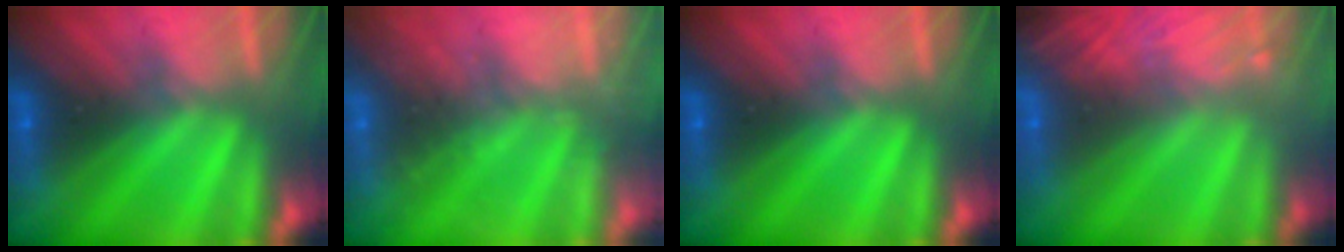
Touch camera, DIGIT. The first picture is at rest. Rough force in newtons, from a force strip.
{"total": 1.7}
{"total": 0.0}
{"total": 8.4}